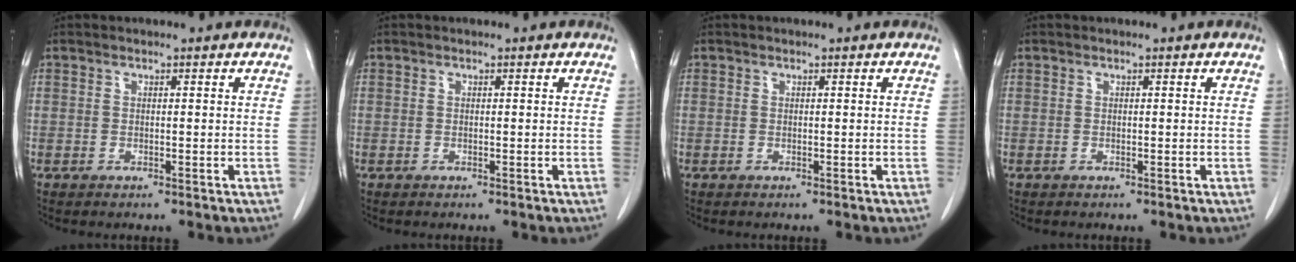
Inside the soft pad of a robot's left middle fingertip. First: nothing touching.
{"total": 0.0}
{"total": 0.0}
{"total": 0.0}